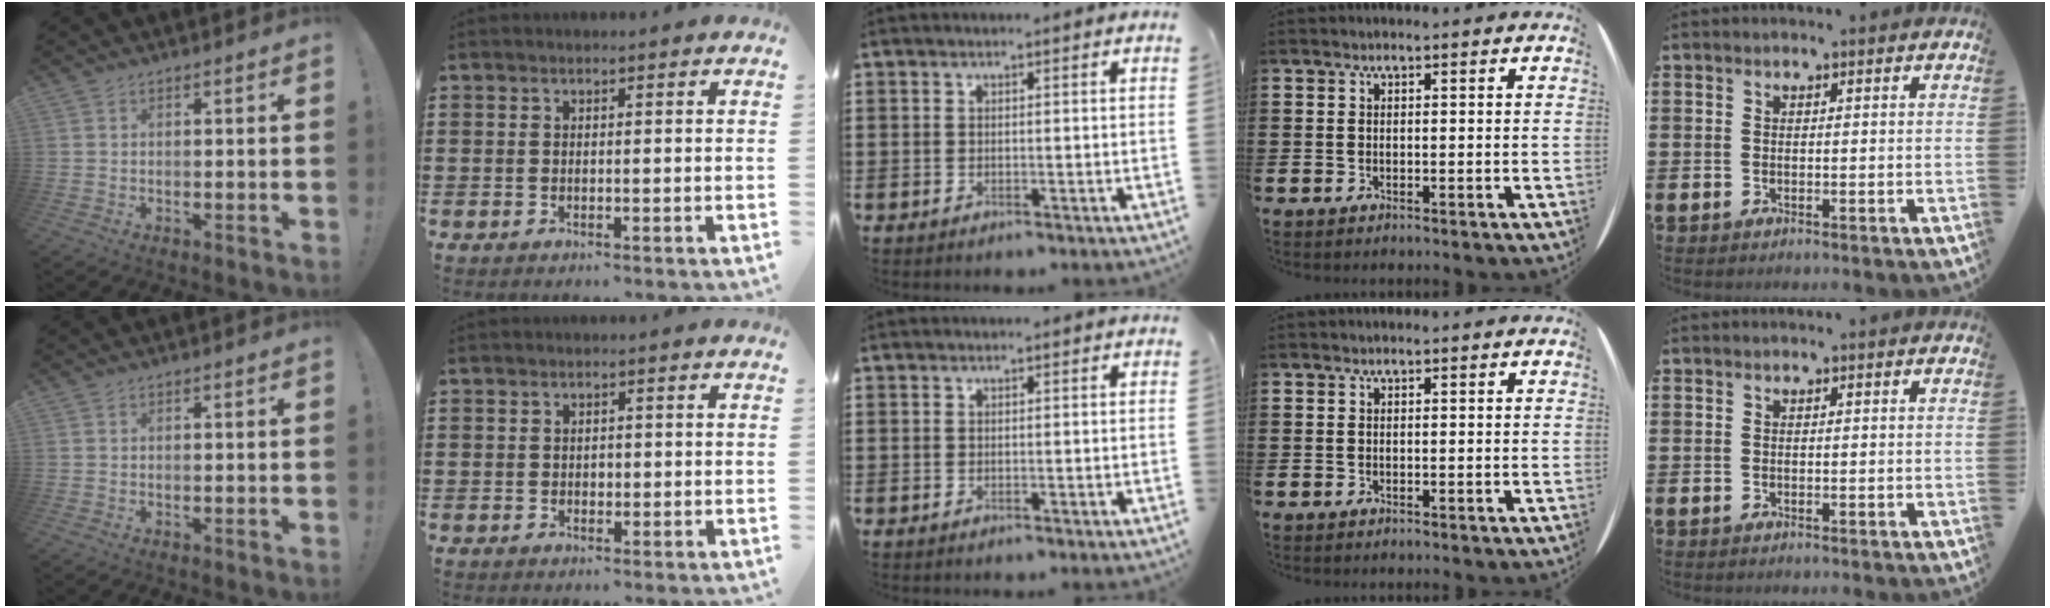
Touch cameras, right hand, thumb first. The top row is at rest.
{"index": {"total": 0.8, "force": [0.0, 0.6, 0.5], "torque": [-0.012, 0.003, -0.001]}}